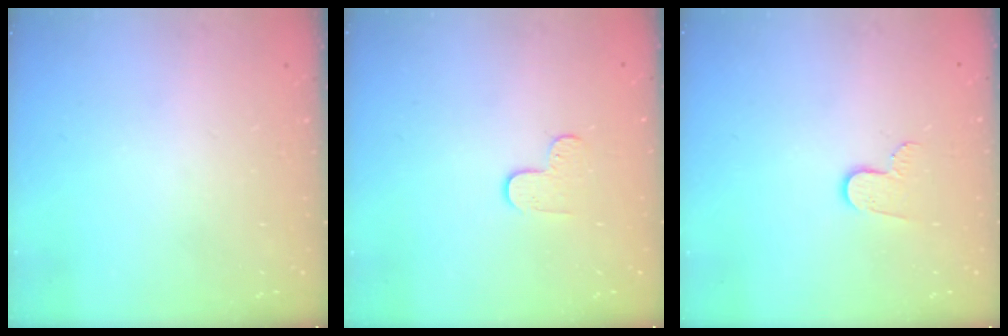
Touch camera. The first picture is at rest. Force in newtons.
{"total": 5.5, "press": 5.5, "slide": 0.5}
{"total": 7.0, "press": 7.0, "slide": 0.5}